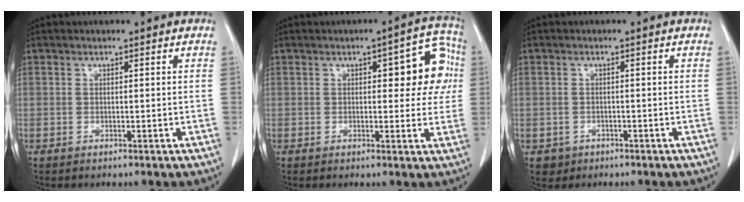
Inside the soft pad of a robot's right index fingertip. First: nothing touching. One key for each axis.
{"total": 8.9, "fx": 1.9, "fy": 3.6, "fz": 7.9, "tx": -0.075, "ty": 0.032, "tz": 0.020}
{"total": 2.2, "fx": -0.9, "fy": 2.0, "fz": 0.0, "tx": 0.004, "ty": 0.007, "tz": -0.009}